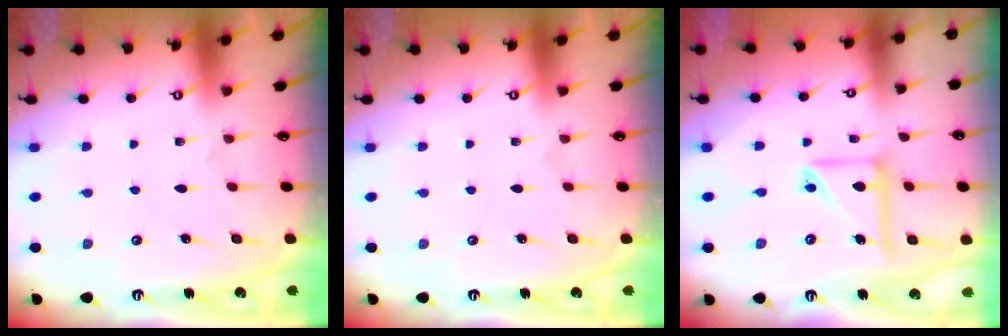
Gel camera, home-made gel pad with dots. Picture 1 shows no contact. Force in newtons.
{"total": 0.0}
{"total": 11.9, "press": 11.8, "slide": 1.7}